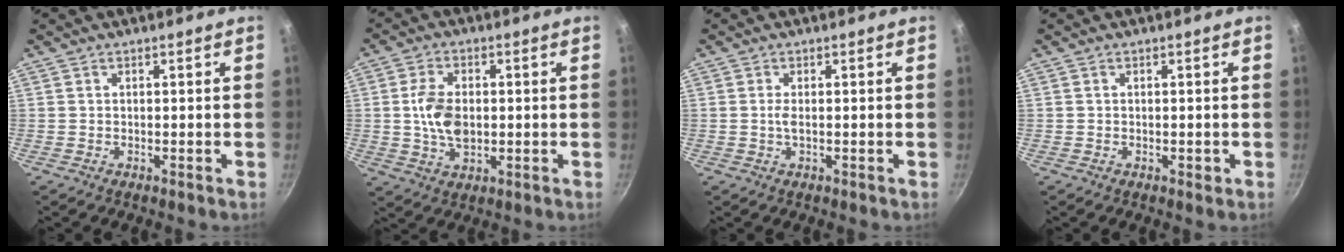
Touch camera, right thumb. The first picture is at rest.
{"total": 8.4, "force": [0.2, 5.3, 6.5], "torque": [-0.113, 0.000, 0.002]}
{"total": 1.5, "force": [0.0, 0.5, 1.4], "torque": [-0.030, 0.000, -0.002]}
{"total": 0.9, "force": [-0.2, 0.6, 0.6], "torque": [-0.004, 0.003, -0.003]}